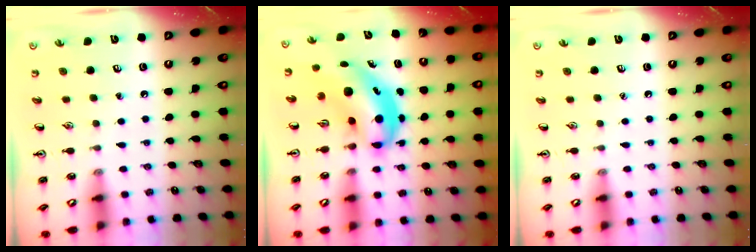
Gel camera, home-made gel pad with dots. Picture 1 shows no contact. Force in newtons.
{"total": 7.5, "press": 7.2, "slide": 2.0}
{"total": 0.0}